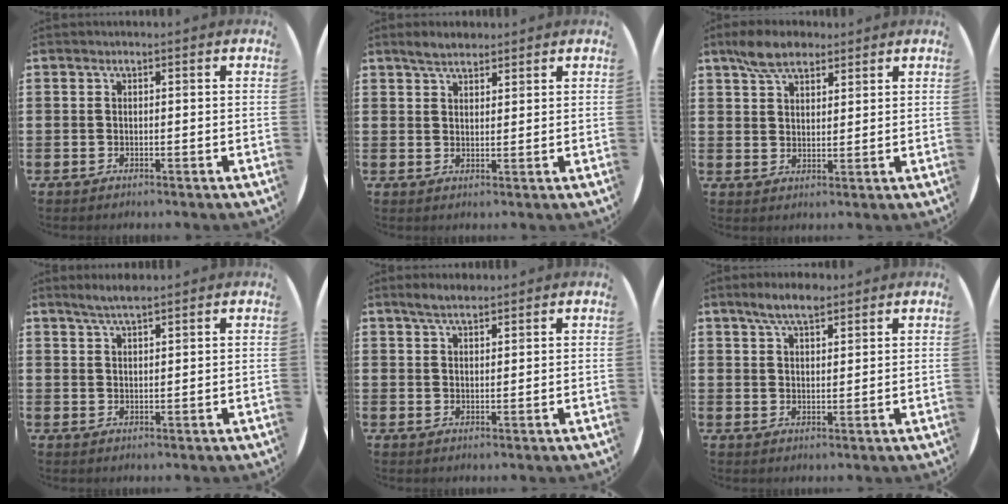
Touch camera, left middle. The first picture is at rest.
{"total": 3.1, "force": [2.7, 1.0, 1.0], "torque": [-0.015, 0.001, 0.050]}
{"total": 5.7, "force": [4.6, 2.7, 2.2], "torque": [-0.047, 0.001, 0.085]}
{"total": 2.7, "force": [2.4, 0.2, 1.2], "torque": [-0.026, 0.002, 0.044]}
{"total": 2.8, "force": [2.4, 0.7, 1.2], "torque": [-0.026, 0.008, 0.043]}
{"total": 4.6, "force": [3.7, 1.6, 2.3], "torque": [-0.043, -0.003, 0.065]}